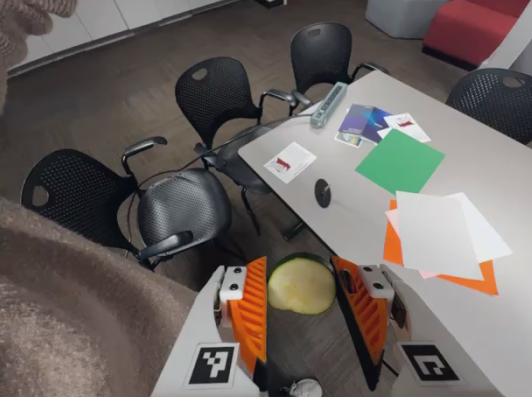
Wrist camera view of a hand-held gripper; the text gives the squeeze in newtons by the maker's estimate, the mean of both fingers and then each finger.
{"total": 4.8, "left": 4.4, "right": 5.1}